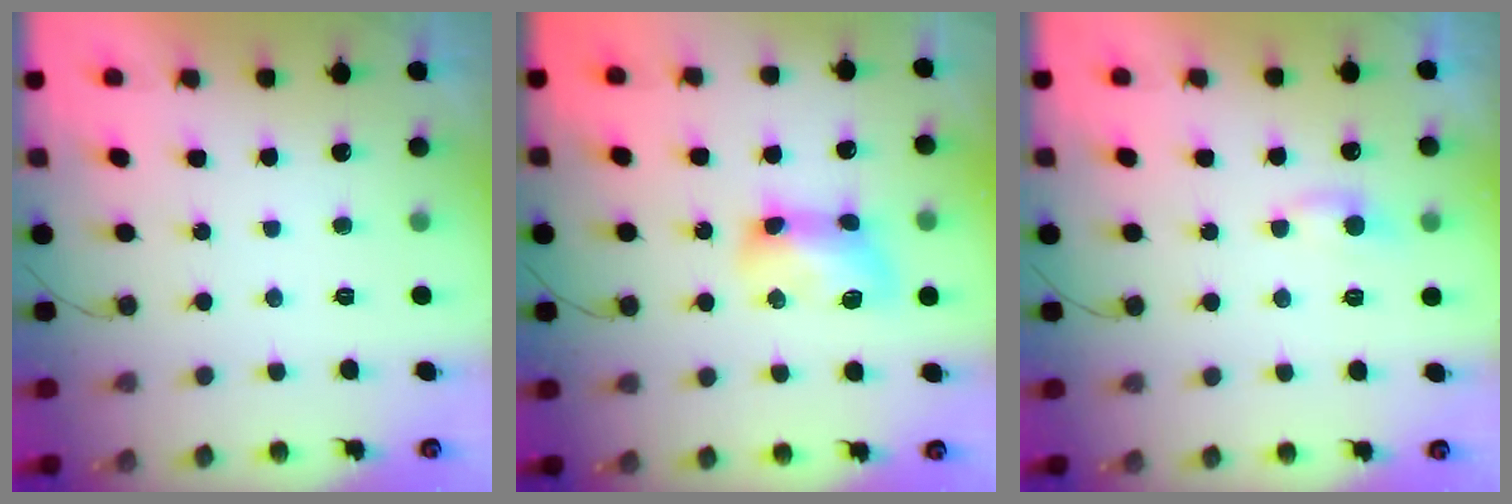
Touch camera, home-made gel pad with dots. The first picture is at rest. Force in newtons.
{"total": 10.5, "press": 10.5, "slide": 0.5}
{"total": 4.3, "press": 4.2, "slide": 0.7}